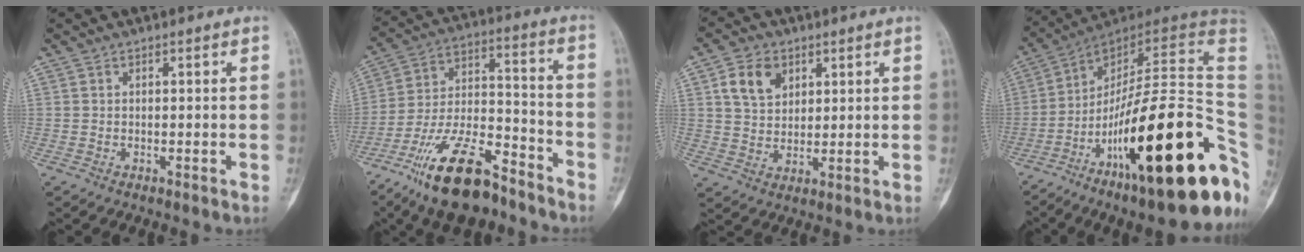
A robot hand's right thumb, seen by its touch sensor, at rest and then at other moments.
{"total": 19.0, "force": [-13.1, 6.9, 11.9], "torque": [-0.218, 0.080, -0.233]}
{"total": 7.6, "force": [3.2, 5.5, 4.2], "torque": [-0.054, -0.010, 0.061]}
{"total": 33.6, "force": [-10.2, 9.0, 30.7], "torque": [-0.374, 0.071, -0.157]}